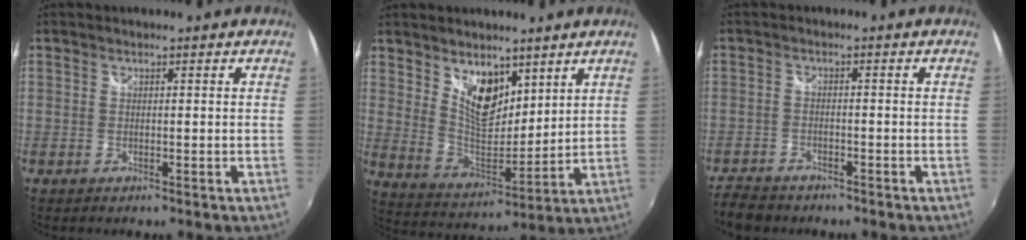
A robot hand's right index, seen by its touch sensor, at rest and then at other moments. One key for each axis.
{"total": 10.1, "fx": 6.1, "fy": 5.3, "fz": 6.1, "tx": -0.102, "ty": -0.003, "tz": 0.119}
{"total": 6.8, "fx": -5.8, "fy": 3.0, "fz": 2.2, "tx": -0.068, "ty": -0.012, "tz": -0.101}